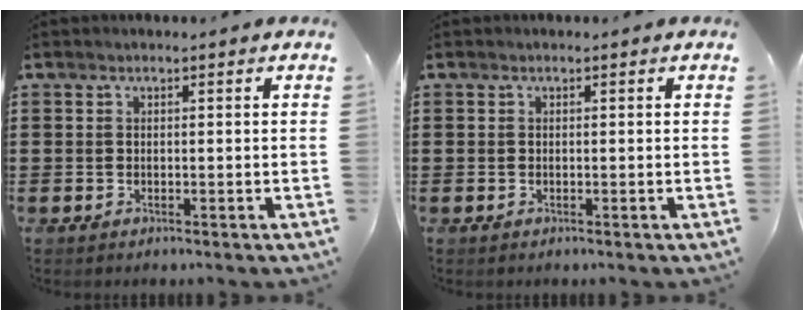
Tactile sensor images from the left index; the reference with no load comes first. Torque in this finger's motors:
{"motor_torque": [0.00, 0.00, 0.00, 0.01]}